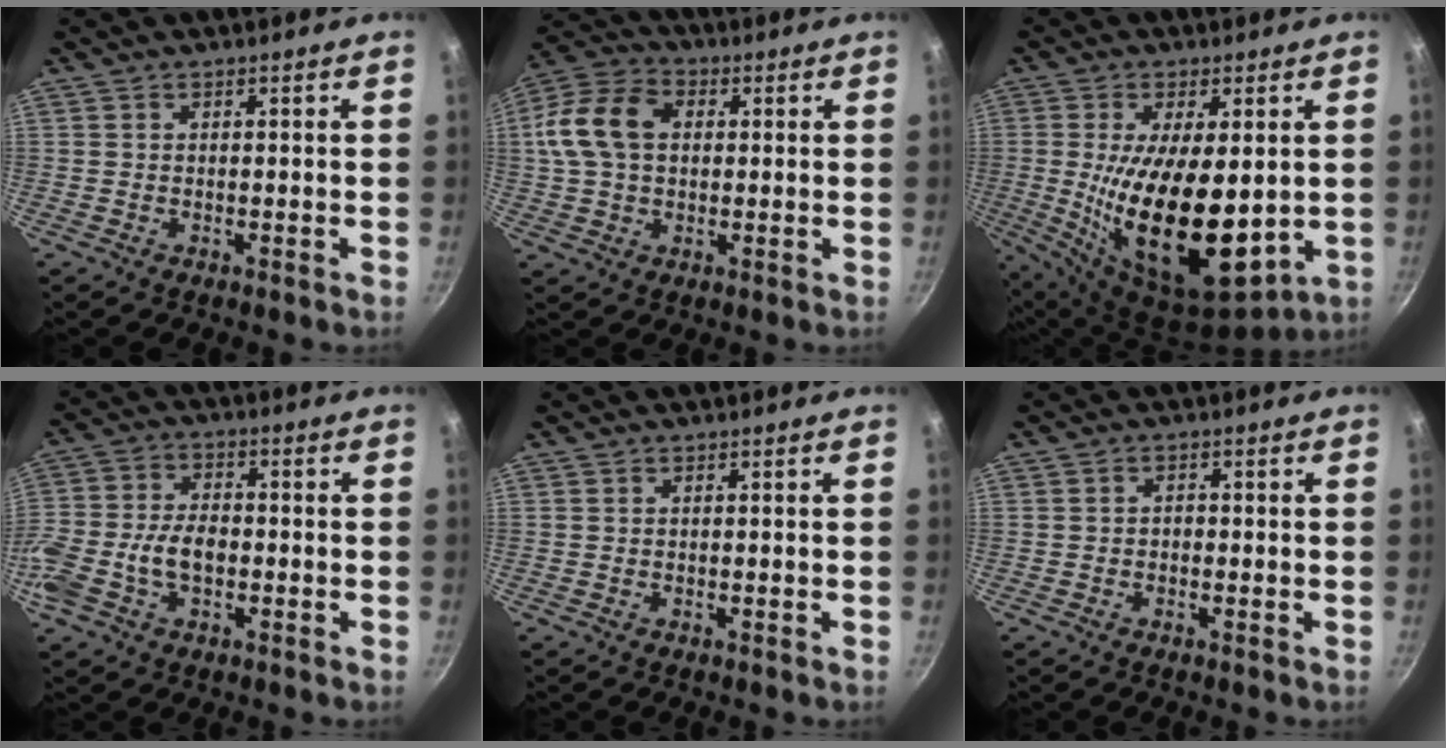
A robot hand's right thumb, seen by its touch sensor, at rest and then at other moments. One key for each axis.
{"total": 13.1, "fx": 2.0, "fy": 9.3, "fz": 9.1, "tx": -0.156, "ty": 0.021, "tz": 0.022}
{"total": 19.8, "fx": -0.2, "fy": 8.8, "fz": 17.7, "tx": -0.308, "ty": -0.032, "tz": 0.013}
{"total": 11.3, "fx": -2.9, "fy": 7.2, "fz": 8.3, "tx": -0.164, "ty": 0.029, "tz": -0.065}
{"total": 0.0}
{"total": 1.2, "fx": -0.6, "fy": 0.9, "fz": 0.5, "tx": -0.008, "ty": 0.005, "tz": -0.011}